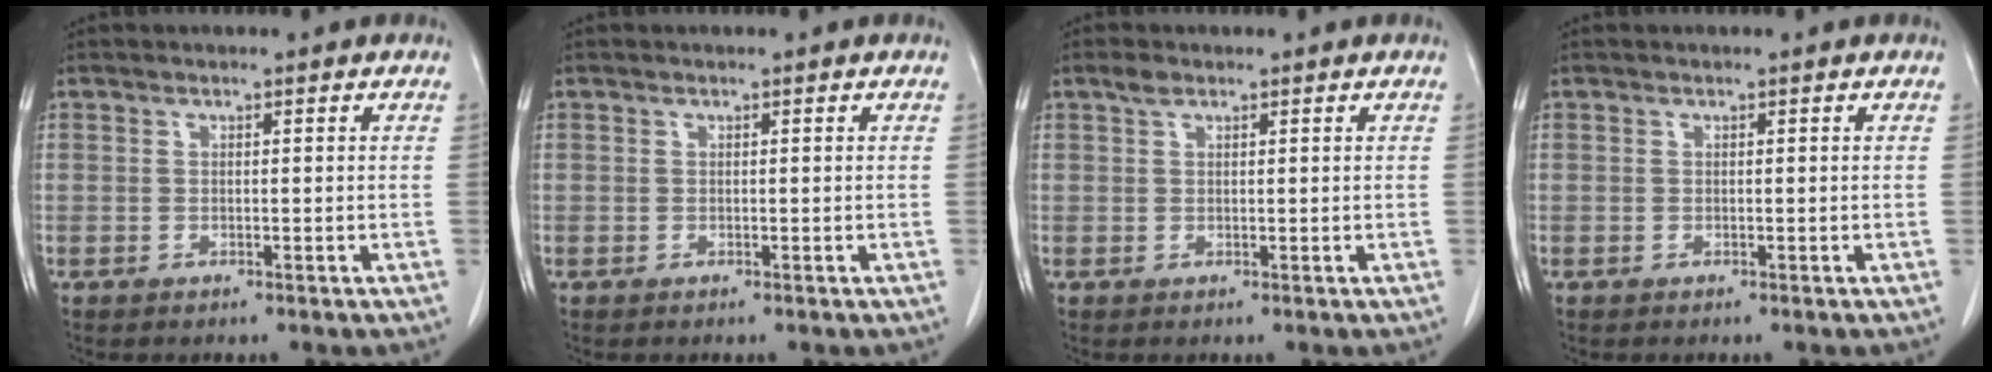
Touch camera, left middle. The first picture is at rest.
{"total": 0.0}
{"total": 1.3, "force": [1.0, 0.6, 0.7], "torque": [-0.017, 0.009, 0.018]}
{"total": 0.0}